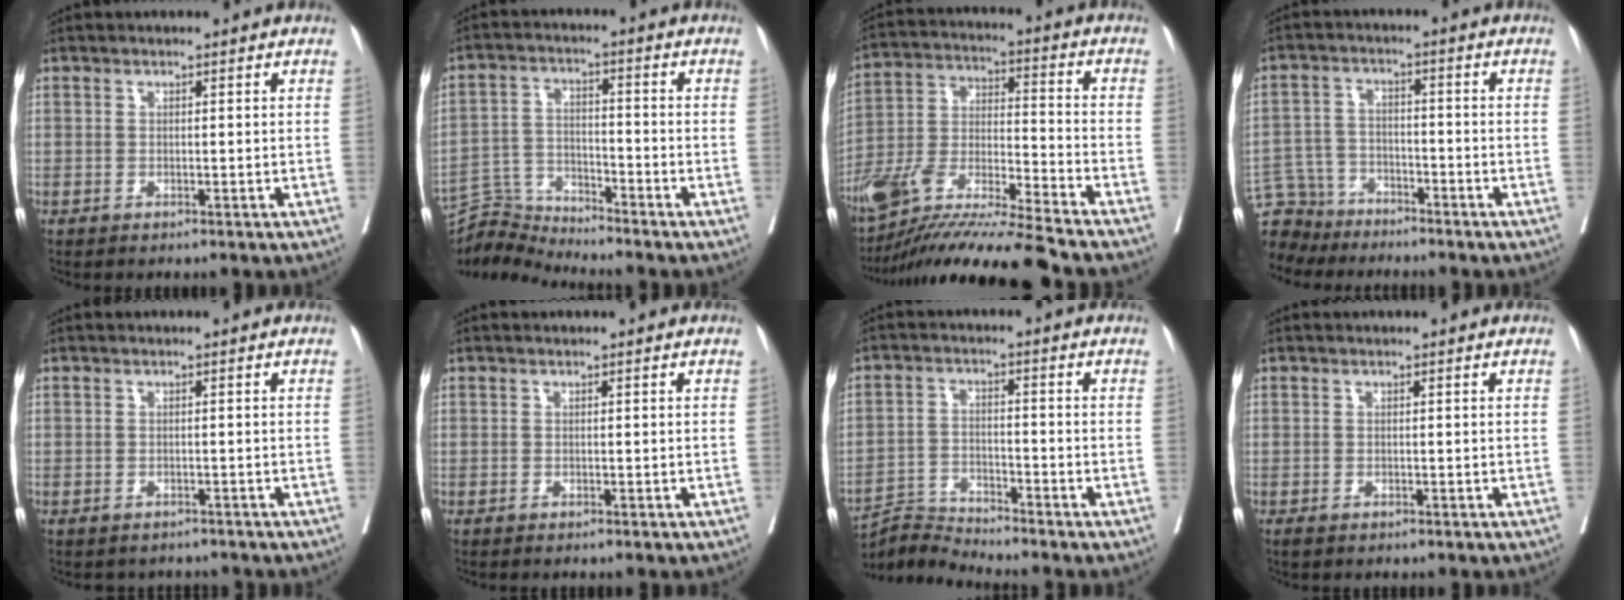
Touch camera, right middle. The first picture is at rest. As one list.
[{"total": 6.2, "force": [-5.9, -1.0, -1.5], "torque": [0.016, 0.004, -0.112]}, {"total": 17.1, "force": [-14.7, -0.8, 8.7], "torque": [-0.182, -0.016, -0.271]}, {"total": 7.5, "force": [-6.8, 3.2, -0.6], "torque": [0.008, 0.010, -0.128]}, {"total": 2.6, "force": [-2.3, 1.2, 0.1], "torque": [-0.001, 0.003, -0.029]}, {"total": 0.0}, {"total": 5.5, "force": [-5.0, -1.8, -1.3], "torque": [0.010, -0.008, -0.094]}, {"total": 0.6, "force": [-0.4, 0.3, 0.3], "torque": [-0.004, 0.000, -0.003]}]